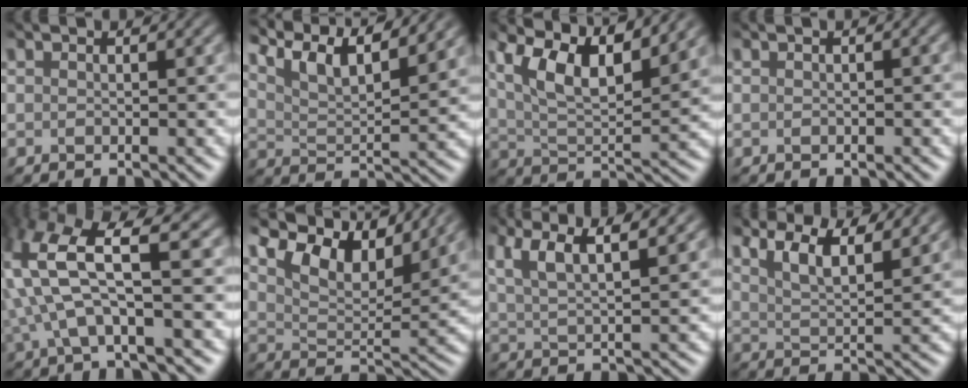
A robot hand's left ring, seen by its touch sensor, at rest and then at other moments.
{"total": 9.3, "force": [7.0, 2.4, 5.7], "torque": [-0.097, 0.016, 0.098]}
{"total": 9.3, "force": [5.1, 3.5, 7.0], "torque": [-0.113, 0.015, 0.081]}
{"total": 0.8, "force": [0.0, 0.2, 0.8], "torque": [-0.011, 0.003, 0.002]}
{"total": 7.5, "force": [0.7, 2.2, 7.1], "torque": [-0.166, 0.013, 0.011]}
{"total": 9.0, "force": [7.1, 3.0, 4.7], "torque": [-0.090, 0.007, 0.112]}
{"total": 7.7, "force": [4.8, 2.4, 5.6], "torque": [-0.098, 0.028, 0.068]}
{"total": 7.7, "force": [5.8, 2.5, 4.4], "torque": [-0.069, 0.018, 0.071]}